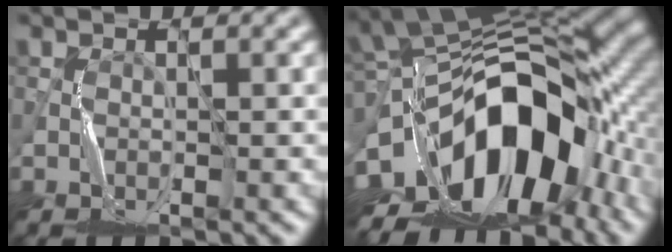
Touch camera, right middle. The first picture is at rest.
{"total": 16.6, "force": [-6.3, 9.5, 12.1], "torque": [-0.181, 0.004, -0.110]}